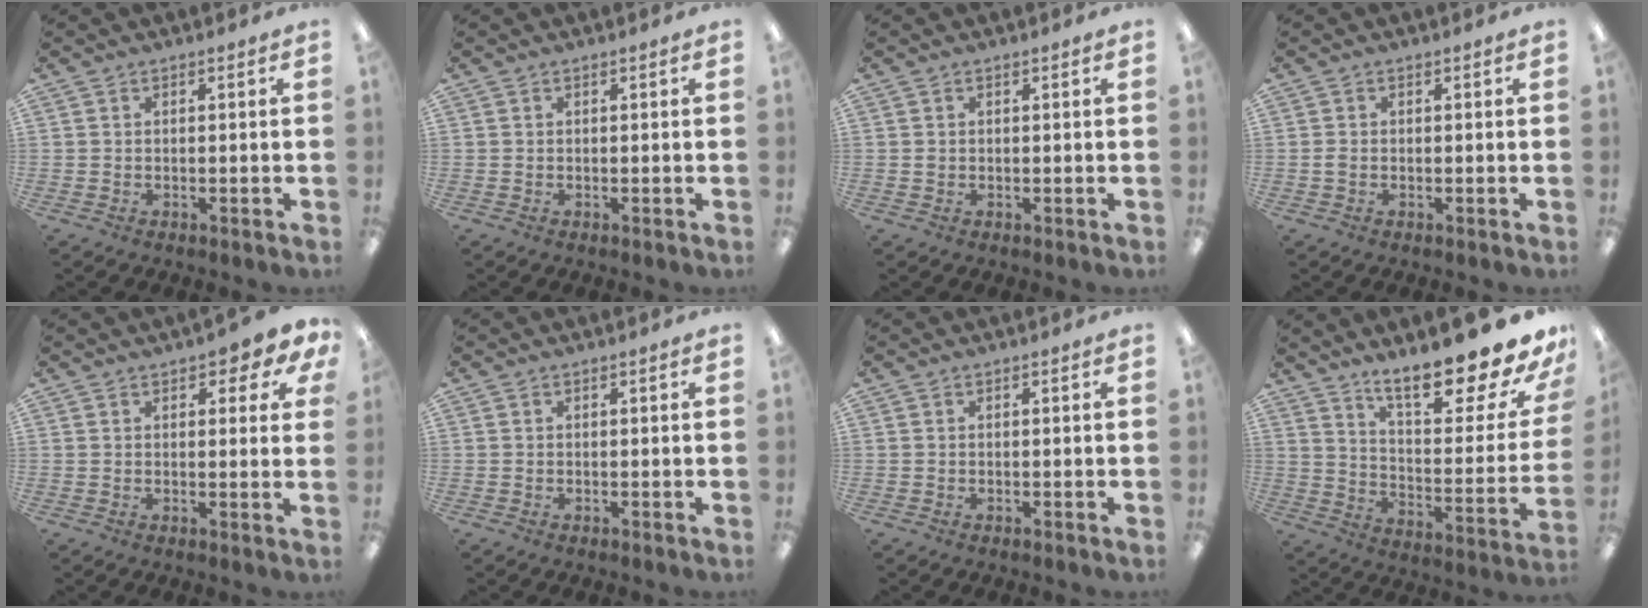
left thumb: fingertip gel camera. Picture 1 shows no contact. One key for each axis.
{"total": 0.0}
{"total": 0.5, "fx": 0.1, "fy": 0.5, "fz": 0.2, "tx": -0.004, "ty": 0.004, "tz": 0.001}
{"total": 1.0, "fx": -0.2, "fy": 0.7, "fz": 0.8, "tx": -0.015, "ty": 0.002, "tz": -0.004}
{"total": 4.5, "fx": 2.5, "fy": 2.0, "fz": 3.1, "tx": -0.032, "ty": -0.007, "tz": 0.040}
{"total": 0.0}
{"total": 0.0}
{"total": 20.9, "fx": 16.8, "fy": 4.6, "fz": 11.5, "tx": -0.161, "ty": -0.131, "tz": 0.273}